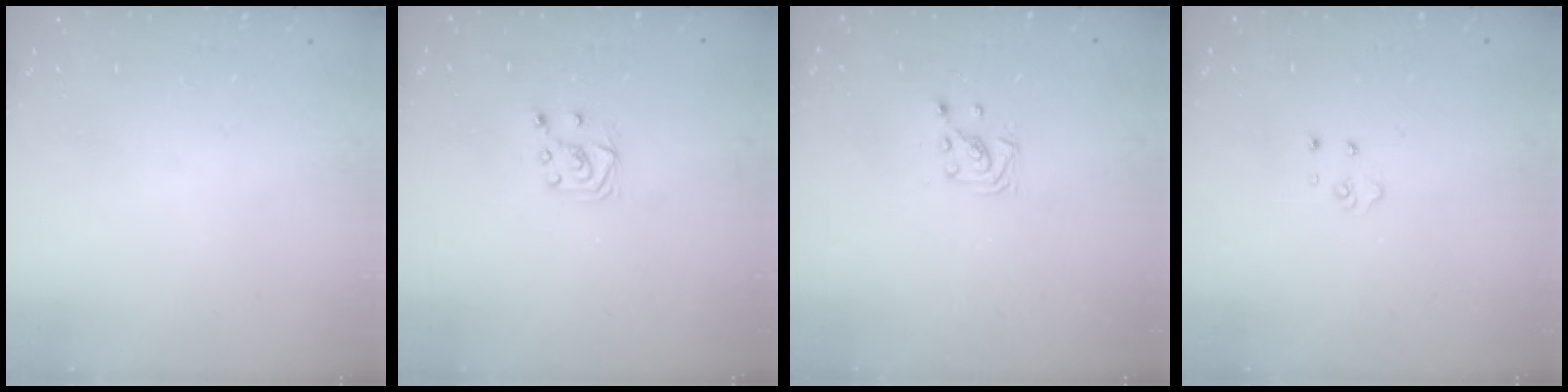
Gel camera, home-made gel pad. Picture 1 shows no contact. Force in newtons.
{"total": 5.2, "press": 5.2, "slide": 0.4}
{"total": 2.9, "press": 2.9, "slide": 0.3}
{"total": 3.2, "press": 3.2, "slide": 0.4}